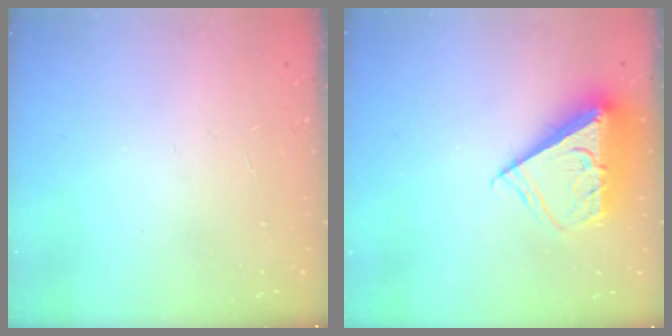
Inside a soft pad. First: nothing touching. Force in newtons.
{"total": 10.0, "press": 10.0, "slide": 0.8}